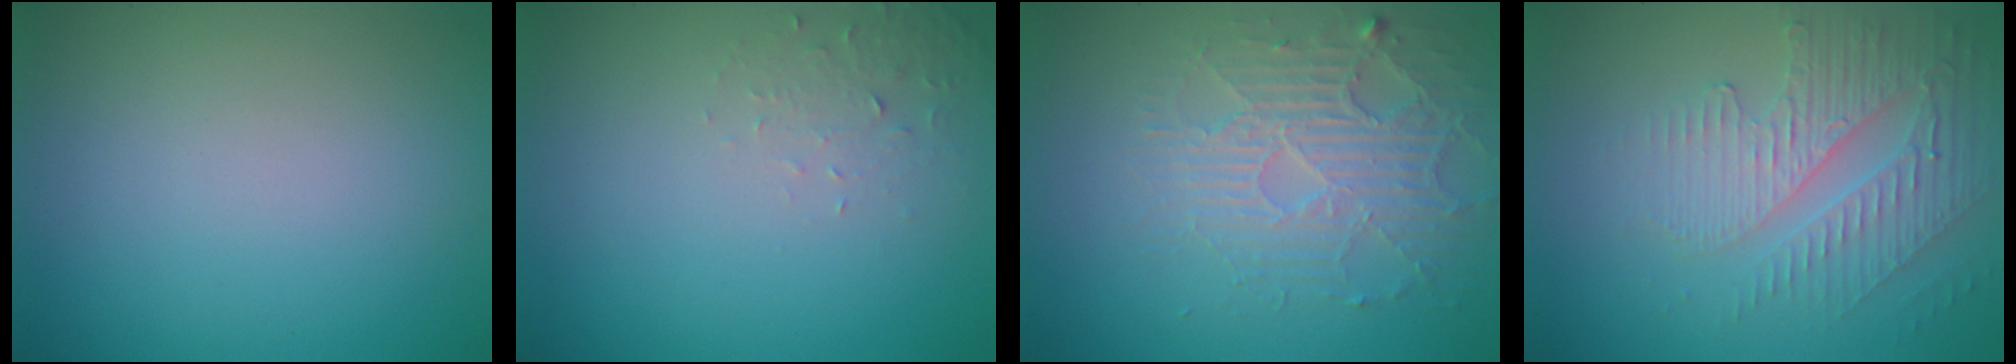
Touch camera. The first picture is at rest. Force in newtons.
{"total": 1.6, "press": 1.6, "slide": 0.4}
{"total": 3.8, "press": 3.4, "slide": 1.8}
{"total": 3.9, "press": 3.5, "slide": 1.7}